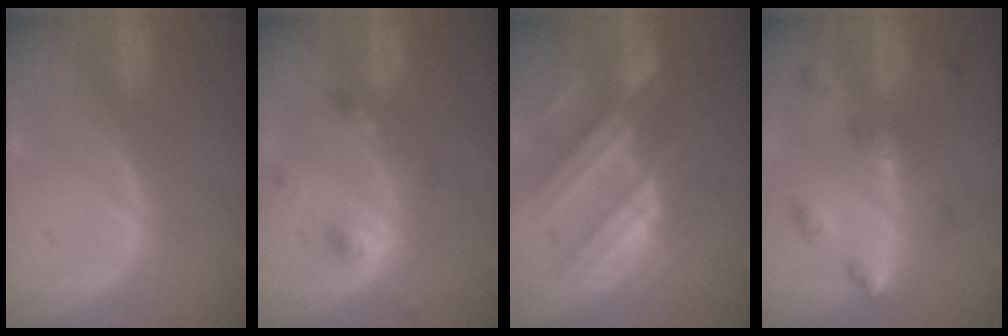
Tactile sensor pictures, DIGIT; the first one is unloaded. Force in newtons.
{"total": 4.6, "press": 4.1, "slide": 2.0}
{"total": 10.4, "press": 9.2, "slide": 4.8}
{"total": 6.5, "press": 5.9, "slide": 2.7}